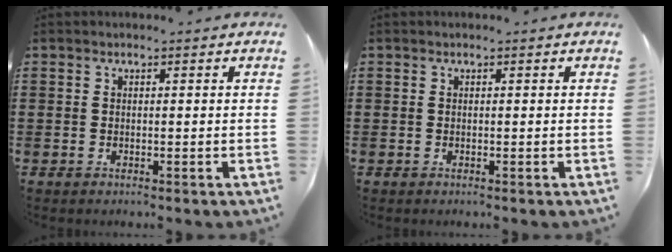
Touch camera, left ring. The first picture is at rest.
{"total": 0.0}